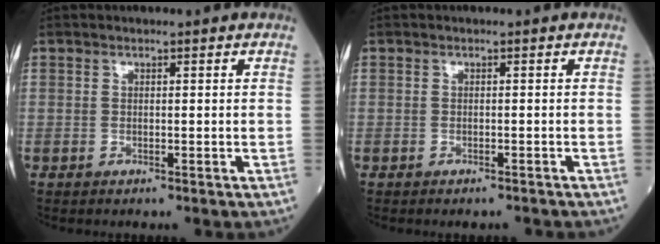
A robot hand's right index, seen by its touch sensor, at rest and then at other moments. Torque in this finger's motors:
{"motor_torque": [0.02, -0.03, -0.04, 0.01]}